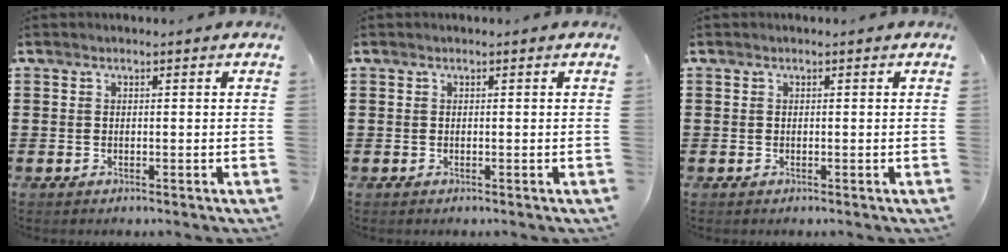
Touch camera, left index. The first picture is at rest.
{"total": 0.0}
{"total": 0.0}